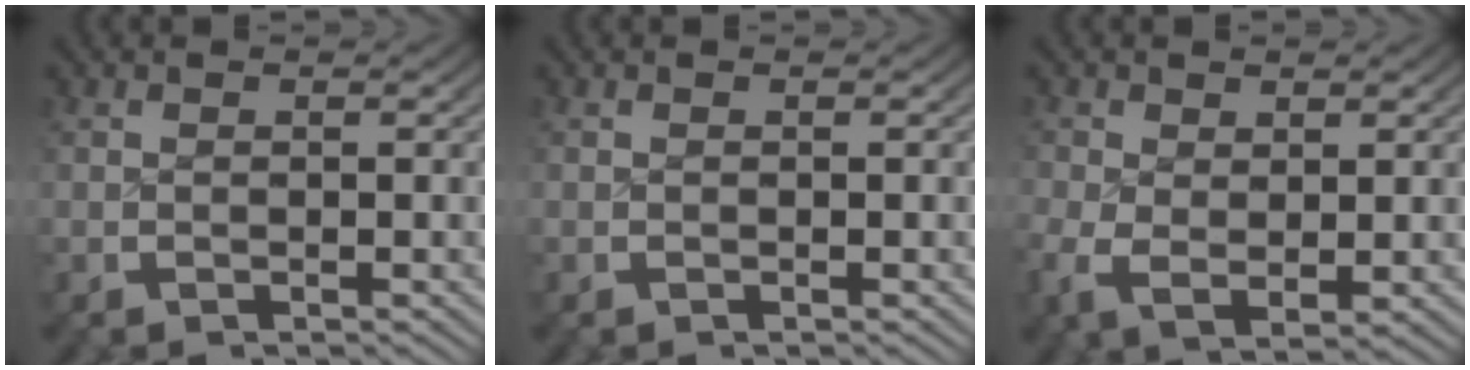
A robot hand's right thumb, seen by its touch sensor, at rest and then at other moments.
{"total": 0.0}
{"total": 2.9, "force": [0.0, 2.0, 2.1], "torque": [-0.047, -0.022, 0.012]}